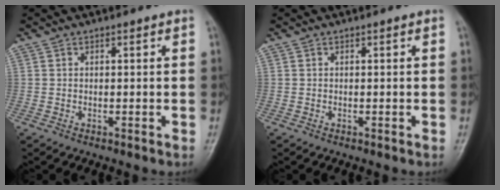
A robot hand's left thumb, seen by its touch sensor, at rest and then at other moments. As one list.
[{"total": 0.0}]